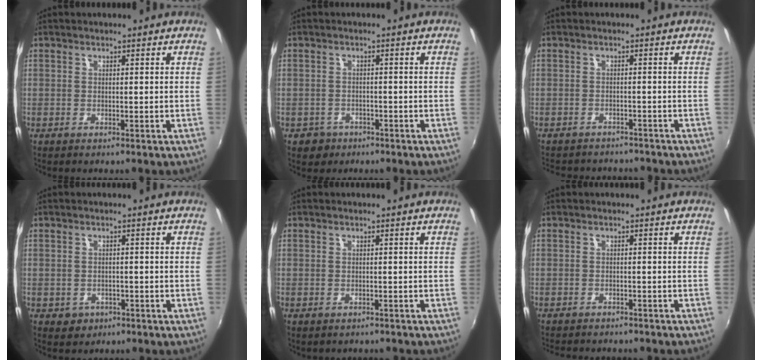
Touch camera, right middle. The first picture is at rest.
{"total": 3.7, "force": [-2.0, 3.0, 0.7], "torque": [-0.027, 0.001, -0.028]}
{"total": 9.1, "force": [-8.2, 3.0, 2.7], "torque": [-0.068, -0.018, -0.116]}
{"total": 3.1, "force": [-1.2, 2.7, 1.0], "torque": [-0.026, -0.001, -0.011]}
{"total": 1.7, "force": [-1.3, 0.8, 0.6], "torque": [-0.016, -0.008, -0.016]}
{"total": 5.9, "force": [-5.3, 1.4, 2.1], "torque": [-0.052, -0.015, -0.074]}